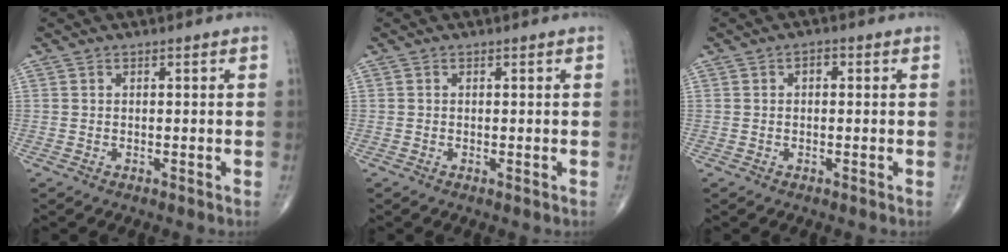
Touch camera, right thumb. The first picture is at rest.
{"total": 0.0}
{"total": 1.5, "force": [0.2, 0.9, 1.2], "torque": [-0.011, 0.006, -0.002]}